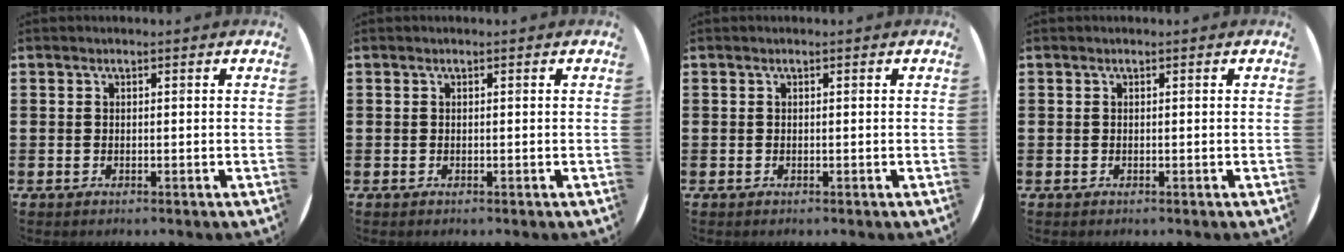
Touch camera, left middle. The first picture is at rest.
{"total": 0.0}
{"total": 0.0}
{"total": 0.0}